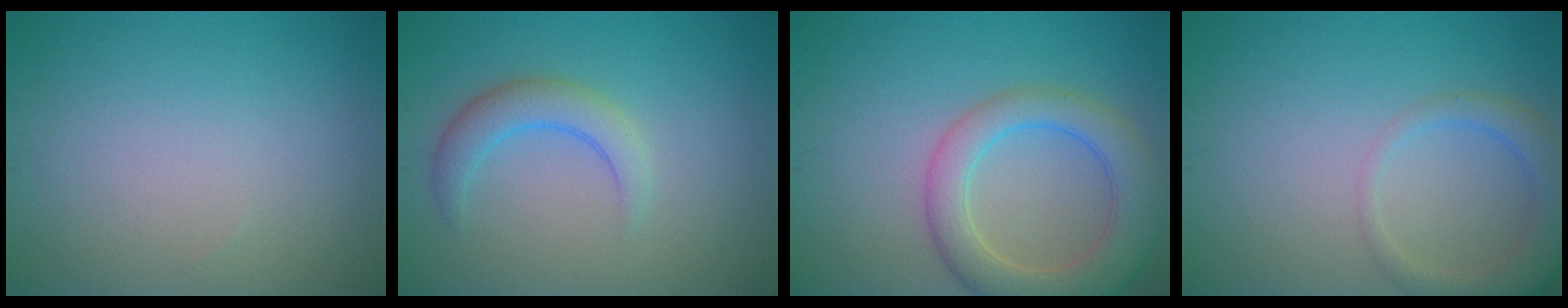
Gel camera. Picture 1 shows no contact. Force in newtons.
{"total": 3.0, "press": 2.9, "slide": 0.2}
{"total": 6.1, "press": 6.1, "slide": 0.4}
{"total": 3.9, "press": 3.9, "slide": 0.3}